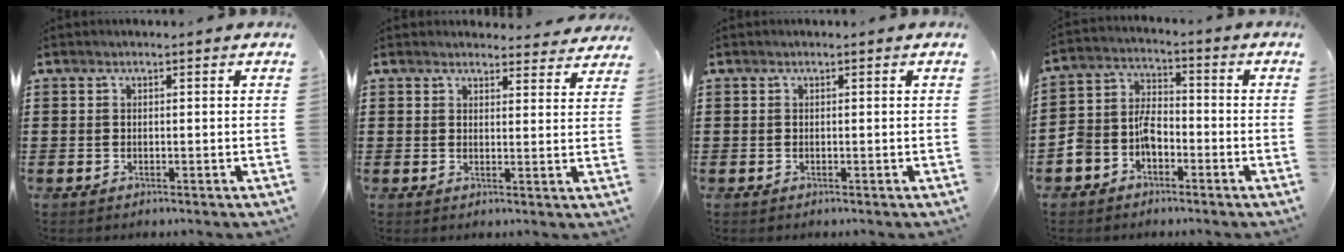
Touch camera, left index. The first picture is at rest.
{"total": 2.8, "force": [2.8, 0.6, 0.3], "torque": [-0.007, -0.010, 0.050]}
{"total": 0.0}
{"total": 5.5, "force": [-3.3, 3.6, 2.5], "torque": [-0.070, 0.013, -0.068]}